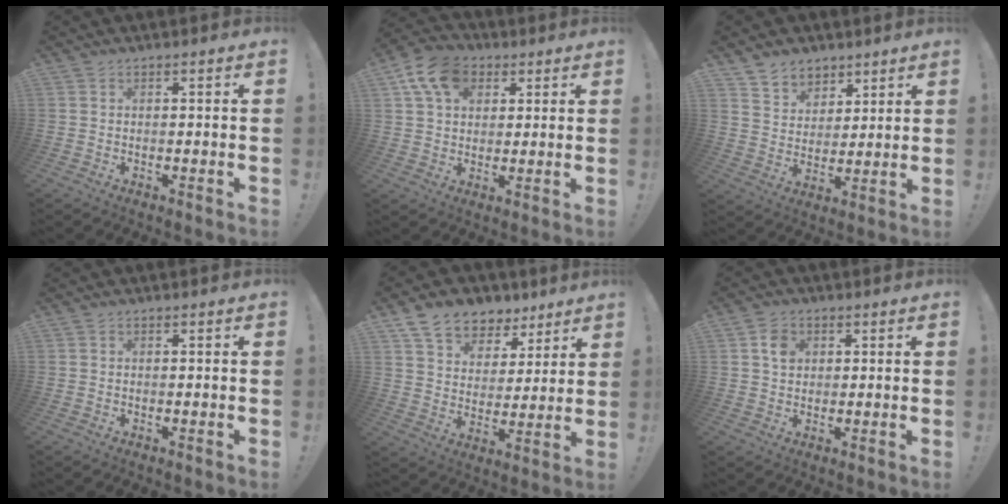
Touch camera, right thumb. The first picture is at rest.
{"total": 12.9, "force": [5.3, 9.4, 7.2], "torque": [-0.118, -0.008, 0.105]}
{"total": 8.0, "force": [6.0, 5.4, 0.4], "torque": [-0.008, -0.051, 0.118]}
{"total": 0.0}
{"total": 11.5, "force": [8.1, 7.4, 3.4], "torque": [-0.064, -0.051, 0.156]}
{"total": 4.8, "force": [1.5, 4.1, 2.0], "torque": [-0.018, -0.002, 0.023]}